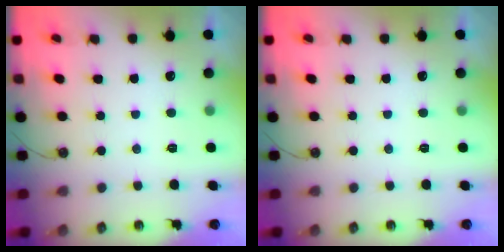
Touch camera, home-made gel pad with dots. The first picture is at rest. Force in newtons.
{"total": 0.0}